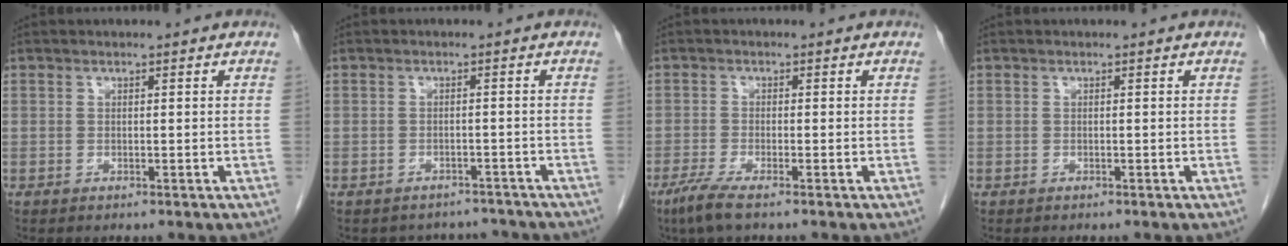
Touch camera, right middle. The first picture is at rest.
{"total": 6.2, "force": [-5.7, 2.3, 0.1], "torque": [0.006, 0.017, -0.066]}
{"total": 3.6, "force": [-2.5, 0.0, 2.6], "torque": [-0.060, -0.012, -0.055]}
{"total": 0.0}